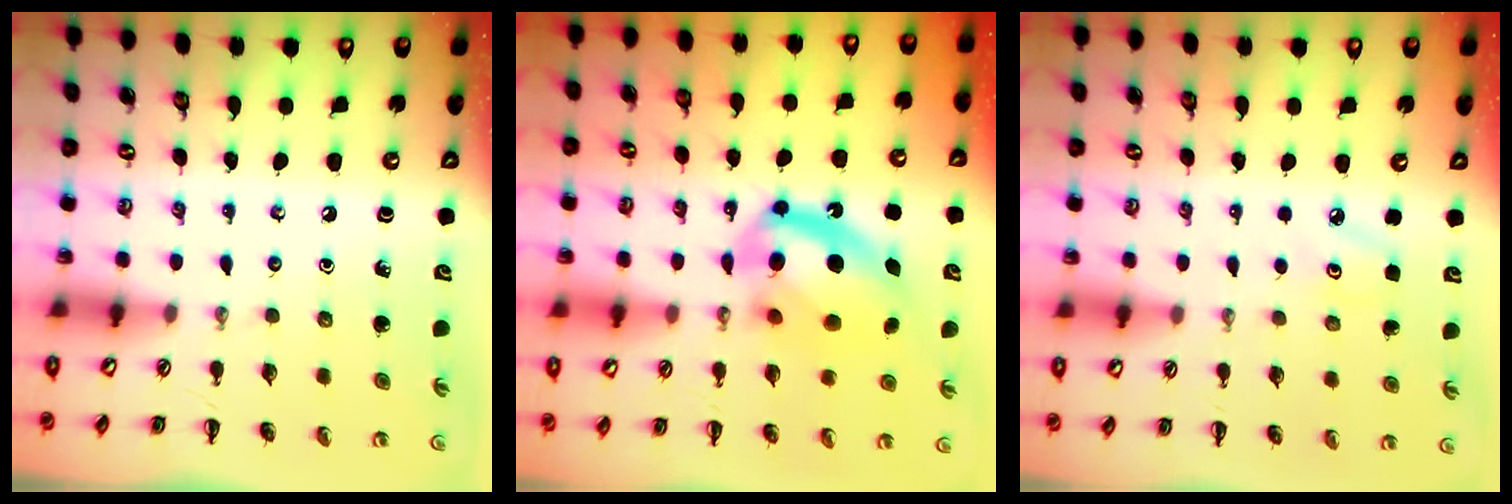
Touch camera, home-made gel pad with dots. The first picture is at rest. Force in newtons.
{"total": 15.1, "press": 14.5, "slide": 4.1}
{"total": 4.7, "press": 4.5, "slide": 1.4}